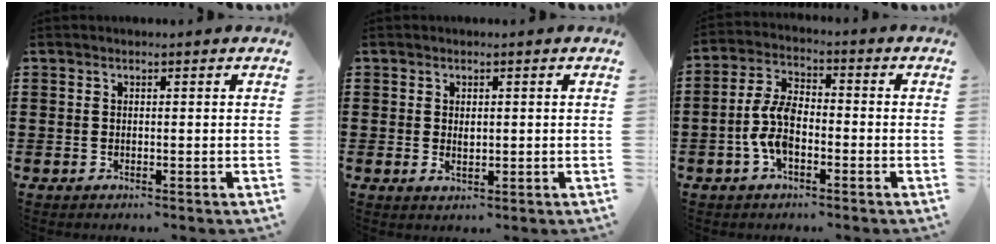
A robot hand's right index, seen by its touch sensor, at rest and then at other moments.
{"total": 1.5, "force": [0.3, 0.7, 1.3], "torque": [-0.020, -0.001, 0.003]}
{"total": 7.0, "force": [-2.0, 3.4, 5.8], "torque": [-0.144, -0.005, -0.045]}